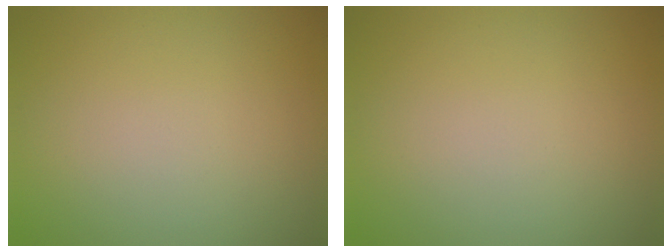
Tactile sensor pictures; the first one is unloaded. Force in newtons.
{"total": 0.0}